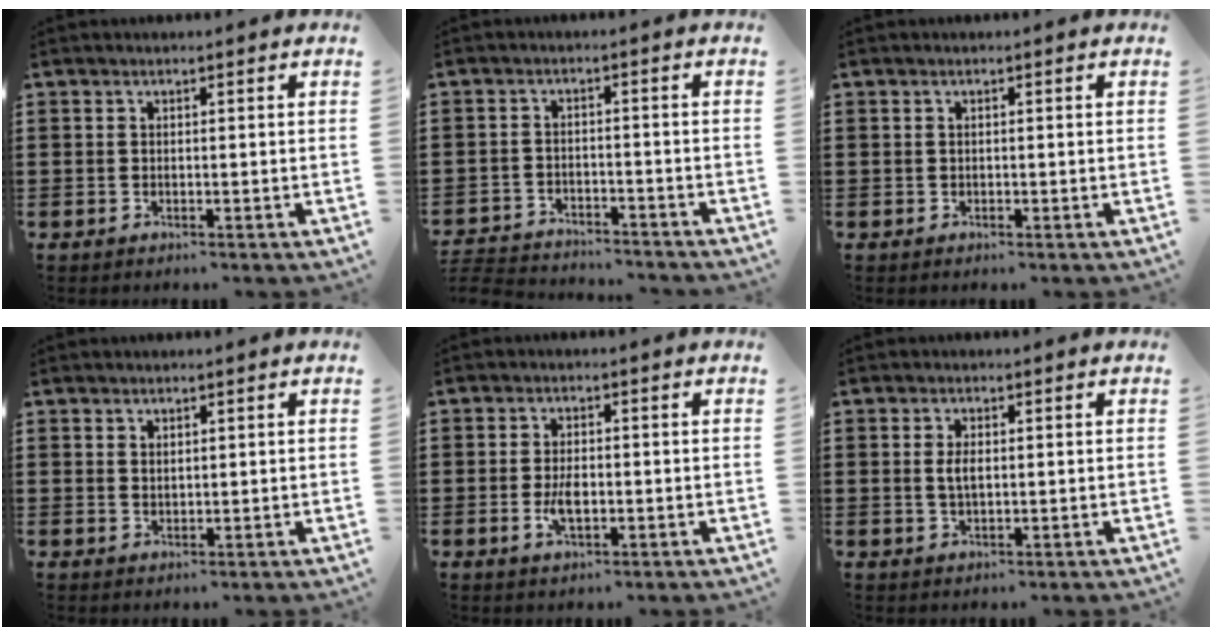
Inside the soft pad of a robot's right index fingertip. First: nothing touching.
{"total": 3.9, "force": [-3.8, 0.4, 0.0], "torque": [-0.012, -0.001, -0.085]}
{"total": 0.0}
{"total": 1.2, "force": [1.0, 0.6, 0.3], "torque": [-0.006, 0.003, 0.018]}
{"total": 4.0, "force": [-0.8, 1.9, 3.5], "torque": [-0.076, -0.001, -0.017]}
{"total": 2.5, "force": [0.2, 1.2, 2.2], "torque": [-0.053, 0.002, -0.001]}